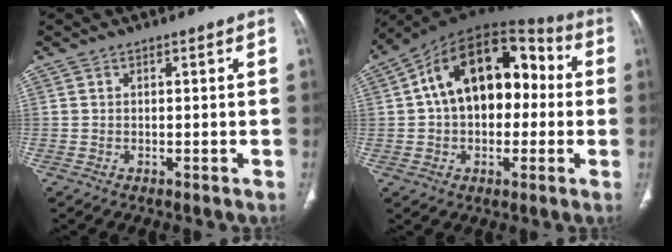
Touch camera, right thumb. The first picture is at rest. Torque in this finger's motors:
{"motor_torque": [-0.89, 2.26, 0.58, -0.01, 0.35]}